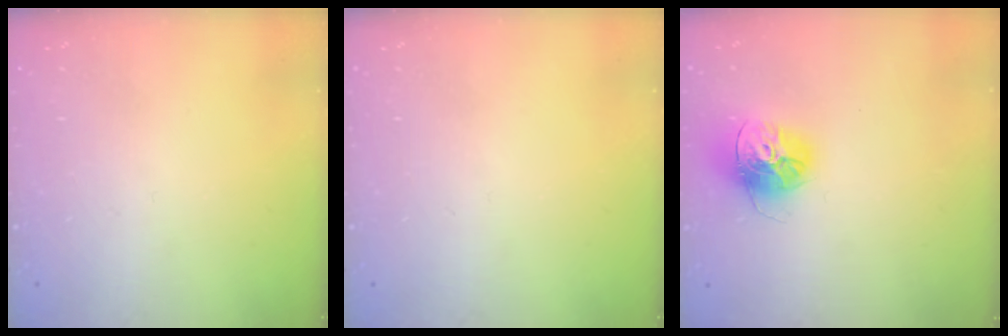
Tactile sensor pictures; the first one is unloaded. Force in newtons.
{"total": 0.0}
{"total": 14.5, "press": 14.4, "slide": 1.5}